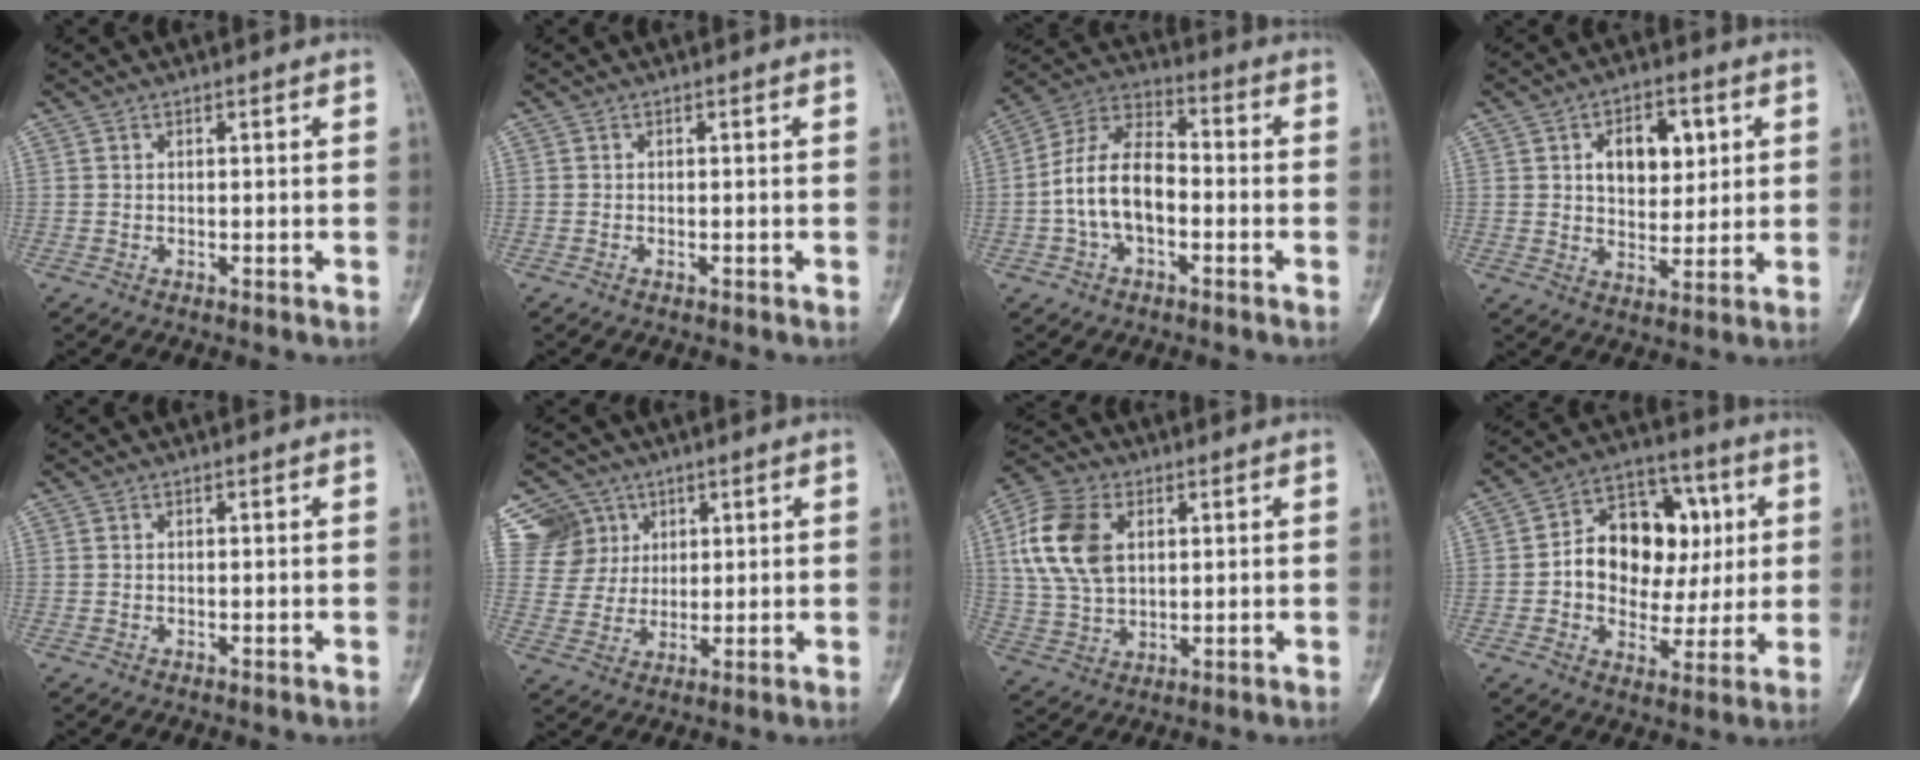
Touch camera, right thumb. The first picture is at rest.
{"total": 0.0}
{"total": 12.4, "force": [-2.2, 7.3, 9.8], "torque": [-0.177, 0.043, -0.051]}
{"total": 10.2, "force": [3.0, 6.4, 7.4], "torque": [-0.073, -0.007, 0.048]}
{"total": 0.0}
{"total": 9.8, "force": [4.8, 8.4, 1.5], "torque": [0.000, -0.010, 0.099]}
{"total": 13.6, "force": [3.4, 9.0, 9.6], "torque": [-0.186, 0.003, 0.067]}
{"total": 16.9, "force": [1.9, 12.5, 11.3], "torque": [-0.121, 0.025, 0.029]}